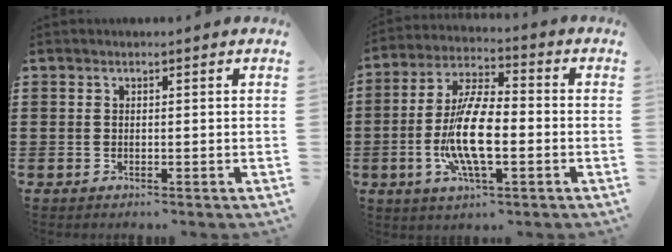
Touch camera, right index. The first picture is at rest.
{"total": 11.4, "force": [-2.2, 3.9, 10.5], "torque": [-0.230, -0.010, -0.047]}